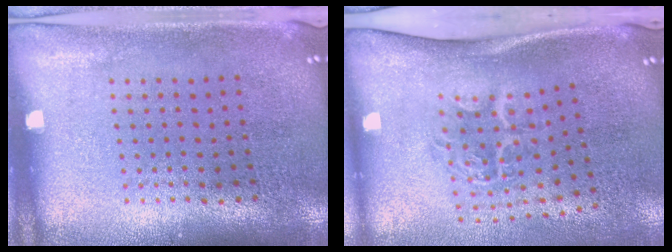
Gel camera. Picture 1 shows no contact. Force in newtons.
{"total": 2.0, "press": 1.3, "slide": 1.6}